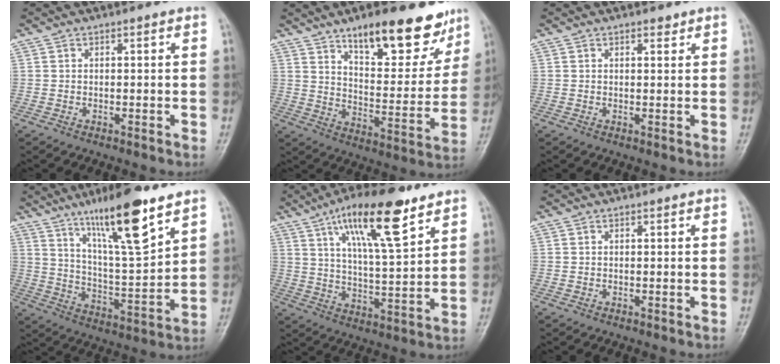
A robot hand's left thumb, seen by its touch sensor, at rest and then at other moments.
{"total": 18.8, "force": [12.6, 7.0, 12.0], "torque": [-0.117, -0.074, 0.194]}
{"total": 1.2, "force": [0.9, 0.6, 0.6], "torque": [-0.004, -0.006, 0.012]}
{"total": 16.9, "force": [10.8, 2.7, 12.8], "torque": [-0.206, -0.058, 0.193]}
{"total": 16.7, "force": [9.6, 4.5, 12.9], "torque": [-0.197, -0.039, 0.165]}
{"total": 0.0}